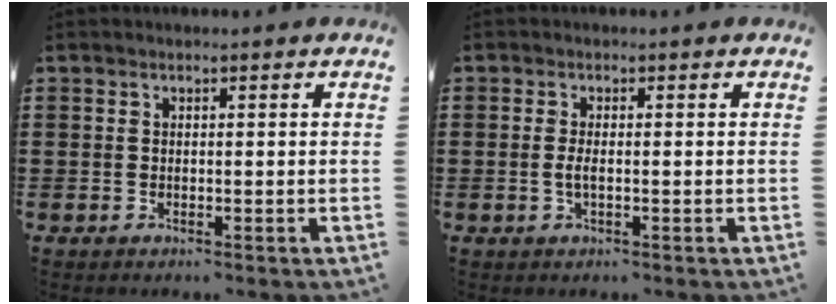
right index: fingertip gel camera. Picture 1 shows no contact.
{"total": 1.8, "force": [-0.2, 0.5, 1.7], "torque": [-0.040, -0.002, -0.007]}